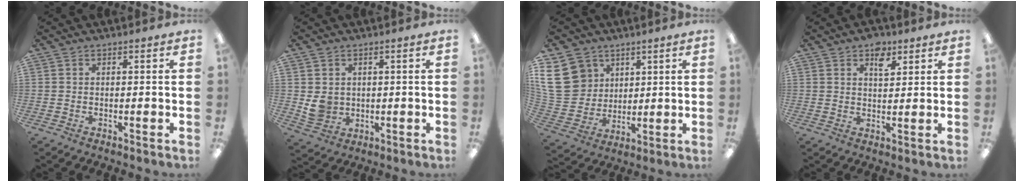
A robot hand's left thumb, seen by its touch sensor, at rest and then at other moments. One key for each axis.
{"total": 4.6, "fx": 1.1, "fy": 4.2, "fz": 1.4, "tx": -0.017, "ty": 0.004, "tz": 0.023}
{"total": 14.3, "fx": 5.8, "fy": 11.9, "fz": 5.4, "tx": -0.116, "ty": -0.018, "tz": 0.118}
{"total": 5.6, "fx": 3.3, "fy": 3.1, "fz": 3.3, "tx": -0.032, "ty": -0.012, "tz": 0.052}